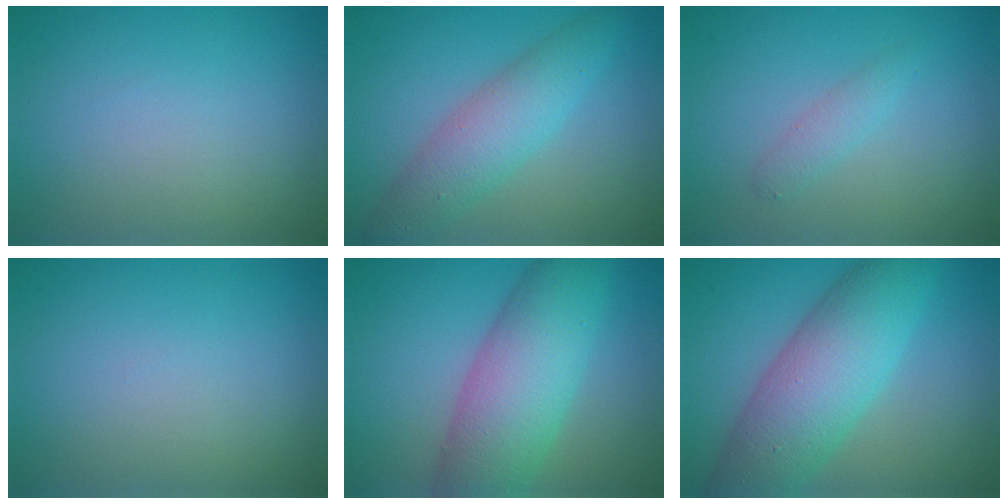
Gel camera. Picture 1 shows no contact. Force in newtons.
{"total": 4.6, "press": 4.6, "slide": 0.1}
{"total": 1.4, "press": 1.4, "slide": 0.0}
{"total": 0.0}
{"total": 8.5, "press": 8.5, "slide": 0.1}
{"total": 8.6, "press": 8.6, "slide": 0.2}